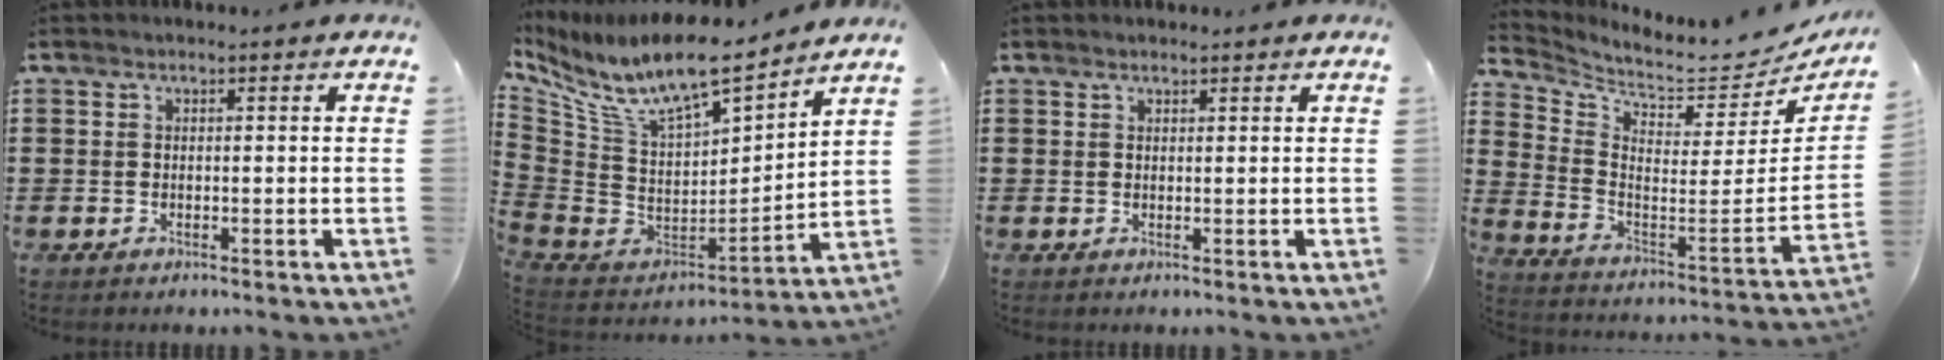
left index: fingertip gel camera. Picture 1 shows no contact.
{"total": 11.4, "force": [9.0, 2.6, 6.5], "torque": [-0.163, -0.068, 0.158]}
{"total": 0.8, "force": [0.8, 0.2, 0.1], "torque": [-0.004, 0.000, 0.016]}
{"total": 5.9, "force": [5.5, 0.6, 2.2], "torque": [-0.058, -0.067, 0.085]}